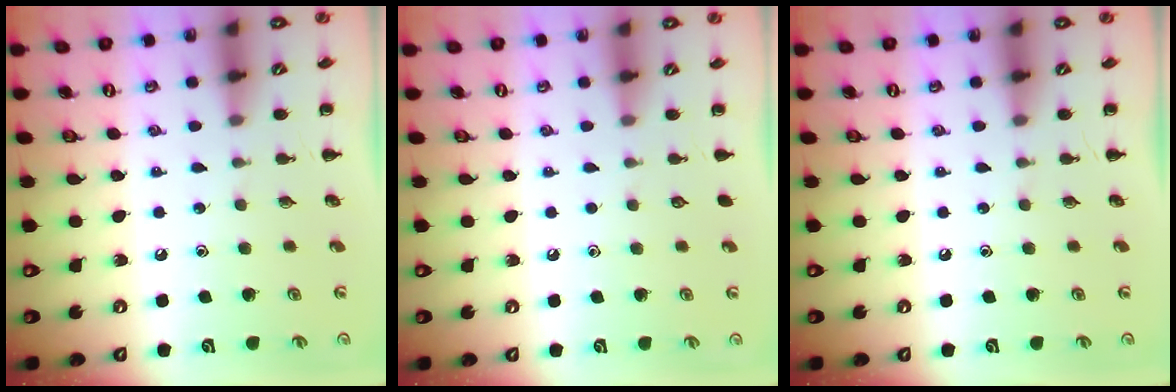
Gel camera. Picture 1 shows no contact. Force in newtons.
{"total": 0.0}
{"total": 0.0}